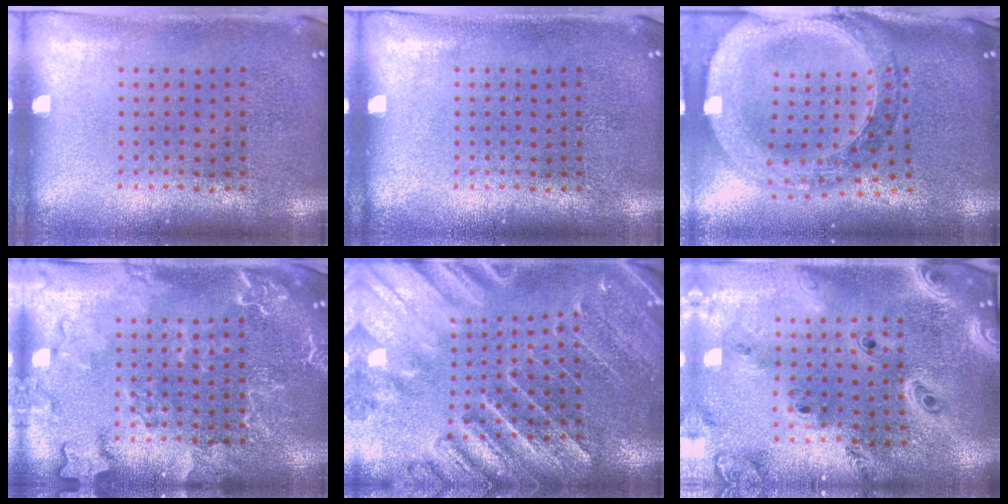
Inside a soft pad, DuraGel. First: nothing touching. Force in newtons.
{"total": 0.0}
{"total": 2.7, "press": 2.4, "slide": 1.4}
{"total": 3.4, "press": 3.4, "slide": 0.5}
{"total": 3.0, "press": 2.9, "slide": 0.8}
{"total": 4.0, "press": 3.1, "slide": 2.6}